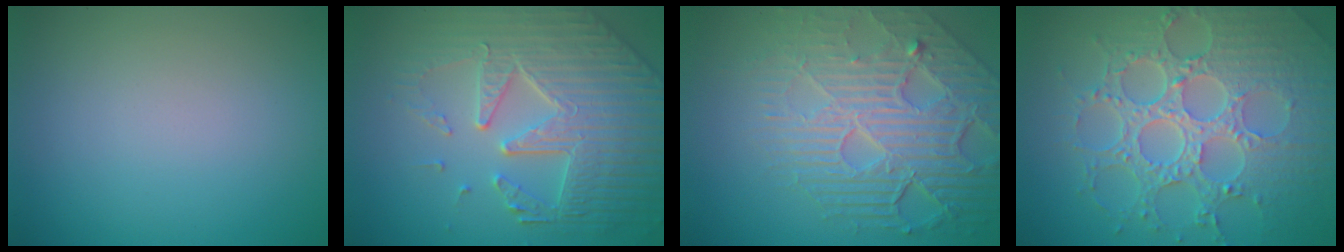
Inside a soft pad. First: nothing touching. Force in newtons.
{"total": 7.4, "press": 5.8, "slide": 4.6}
{"total": 8.6, "press": 5.8, "slide": 6.4}
{"total": 8.5, "press": 6.2, "slide": 5.9}